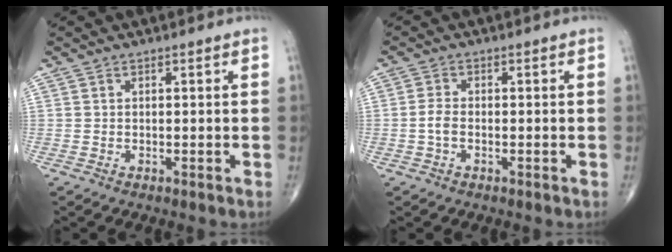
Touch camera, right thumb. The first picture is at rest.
{"total": 2.2, "force": [-0.6, 1.2, 1.8], "torque": [-0.040, 0.005, -0.015]}